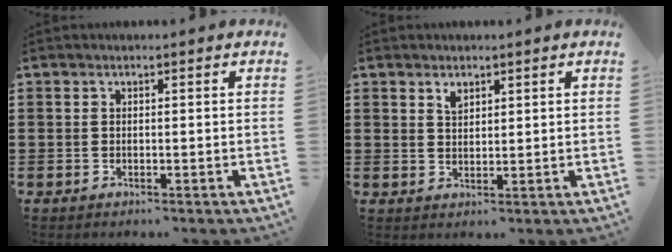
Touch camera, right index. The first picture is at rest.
{"total": 2.0, "force": [1.5, 1.0, 0.8], "torque": [-0.020, 0.002, 0.028]}